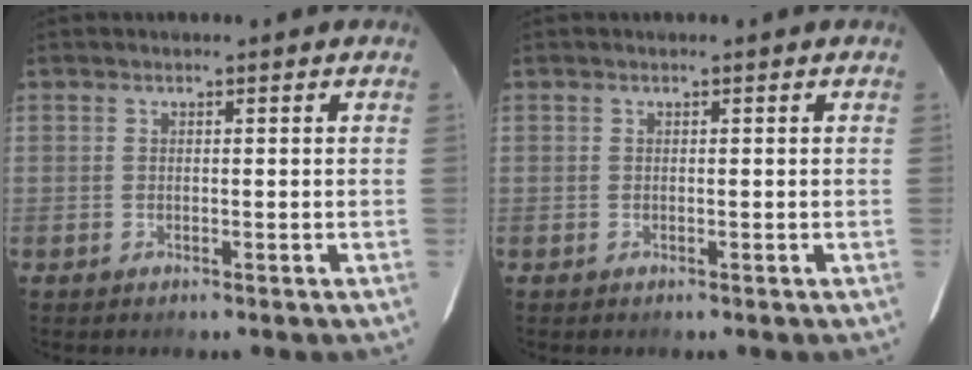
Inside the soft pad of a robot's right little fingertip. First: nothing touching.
{"total": 0.0}